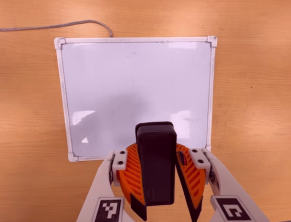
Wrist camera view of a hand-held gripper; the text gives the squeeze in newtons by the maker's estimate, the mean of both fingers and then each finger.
{"total": 11.1, "left": 10.6, "right": 11.6}